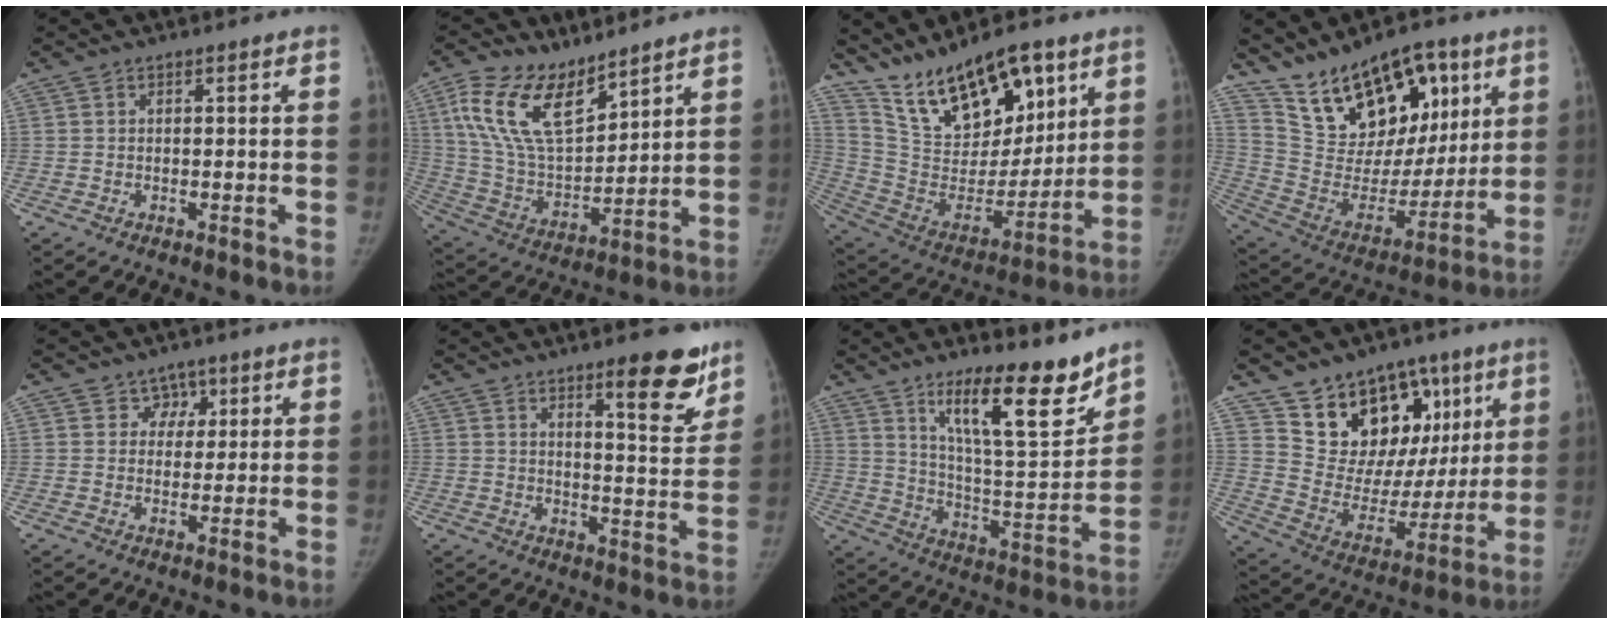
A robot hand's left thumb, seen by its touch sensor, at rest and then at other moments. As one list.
[{"total": 17.3, "force": [10.6, 8.1, 11.1], "torque": [-0.187, -0.049, 0.216]}, {"total": 21.5, "force": [14.0, 9.4, 13.3], "torque": [-0.183, -0.065, 0.260]}, {"total": 21.9, "force": [12.9, 11.9, 13.1], "torque": [-0.169, -0.049, 0.234]}, {"total": 3.7, "force": [1.8, 3.2, 0.6], "torque": [0.021, -0.005, 0.022]}, {"total": 11.5, "force": [7.6, 2.9, 8.1], "torque": [-0.075, -0.053, 0.106]}, {"total": 18.0, "force": [12.6, 4.1, 12.2], "torque": [-0.156, -0.092, 0.213]}, {"total": 21.0, "force": [11.0, 14.0, 11.1], "torque": [-0.100, -0.032, 0.188]}]